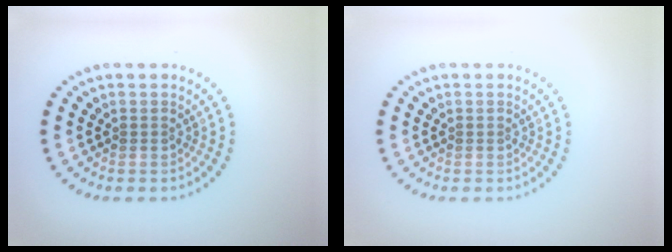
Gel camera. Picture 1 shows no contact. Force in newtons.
{"total": 0.0}